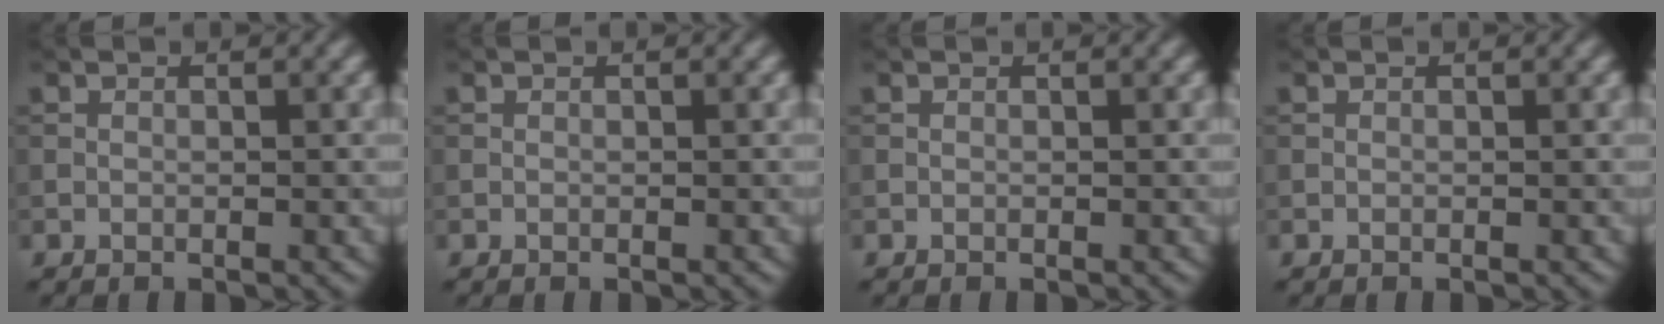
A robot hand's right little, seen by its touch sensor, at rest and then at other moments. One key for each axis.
{"total": 0.0}
{"total": 0.0}
{"total": 0.0}